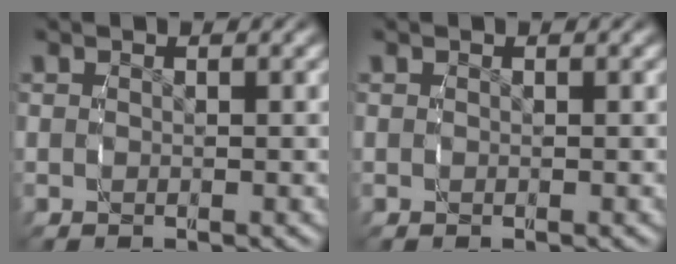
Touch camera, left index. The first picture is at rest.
{"total": 0.0}